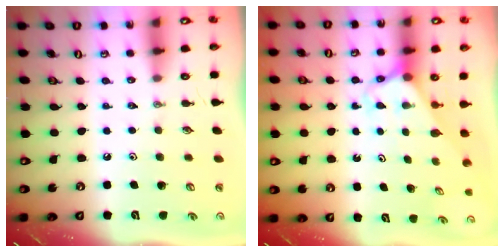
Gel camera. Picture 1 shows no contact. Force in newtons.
{"total": 2.5, "press": 2.5, "slide": 0.2}